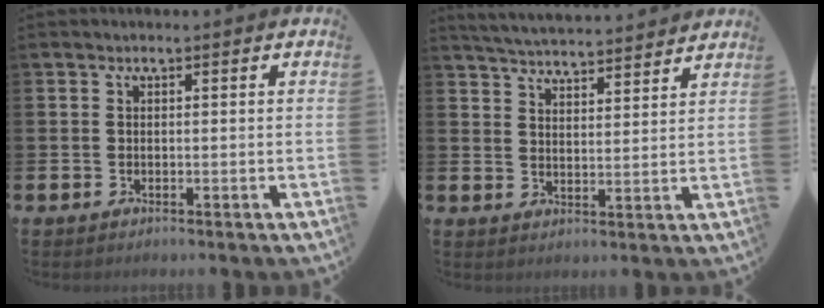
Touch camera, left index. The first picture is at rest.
{"total": 5.0, "force": [5.0, 0.1, 0.3], "torque": [-0.029, -0.033, 0.090]}